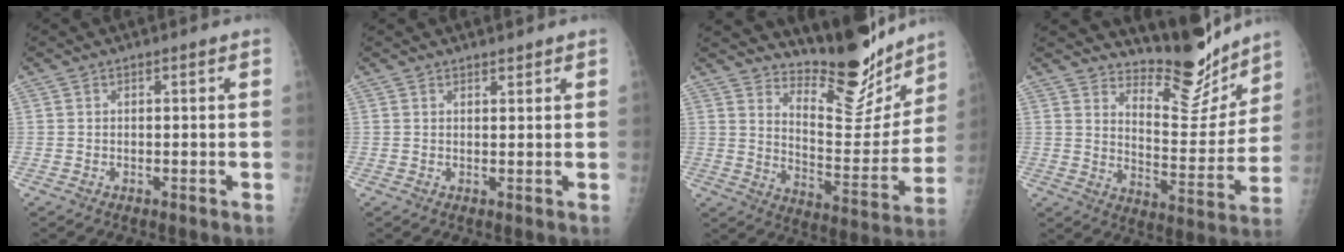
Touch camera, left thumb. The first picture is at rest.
{"total": 1.2, "force": [1.1, 0.3, 0.3], "torque": [-0.001, -0.008, 0.016]}
{"total": 16.7, "force": [14.7, 4.6, 6.2], "torque": [-0.049, -0.127, 0.224]}
{"total": 13.2, "force": [12.2, 3.5, 3.5], "torque": [-0.020, -0.110, 0.189]}